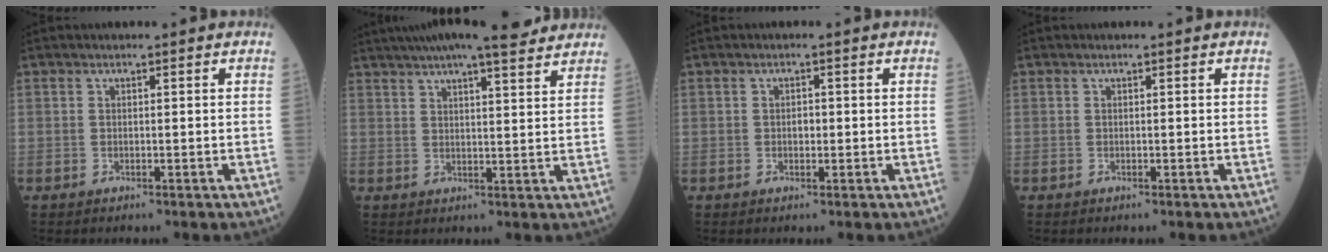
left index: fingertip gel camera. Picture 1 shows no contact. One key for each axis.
{"total": 15.5, "fx": 13.1, "fy": 1.9, "fz": 8.0, "tx": -0.133, "ty": 0.030, "tz": 0.179}
{"total": 1.2, "fx": -0.1, "fy": 0.8, "fz": 1.0, "tx": -0.016, "ty": 0.002, "tz": -0.001}
{"total": 0.0}